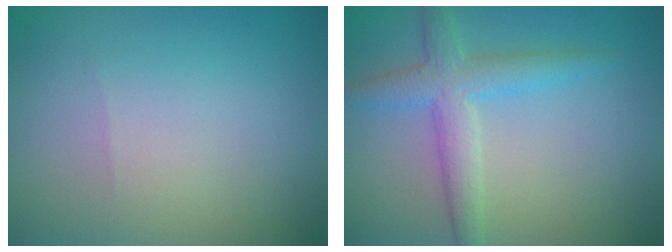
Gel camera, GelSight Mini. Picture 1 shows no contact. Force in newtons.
{"total": 3.5, "press": 3.5, "slide": 0.0}